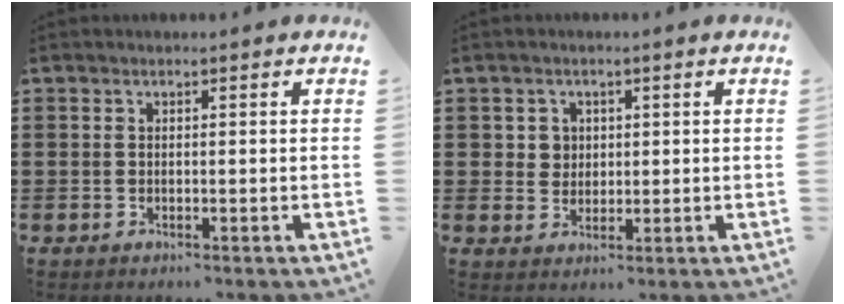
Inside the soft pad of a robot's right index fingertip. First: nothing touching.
{"total": 2.6, "force": [0.8, 2.4, 0.6], "torque": [-0.023, 0.009, 0.014]}